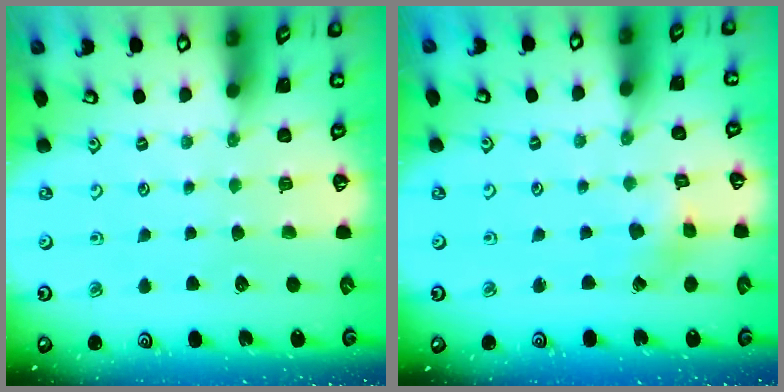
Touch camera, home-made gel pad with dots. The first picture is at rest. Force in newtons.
{"total": 2.2, "press": 2.2, "slide": 0.2}